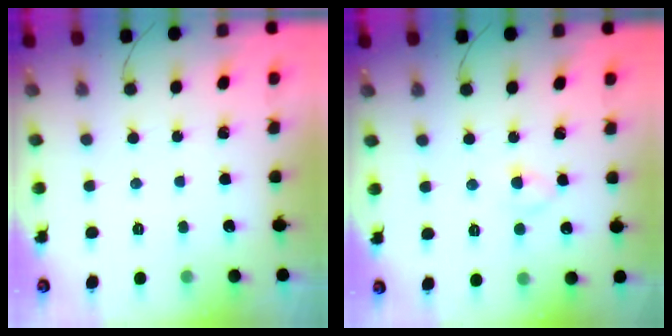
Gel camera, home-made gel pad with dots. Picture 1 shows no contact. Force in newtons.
{"total": 3.0, "press": 2.8, "slide": 1.2}